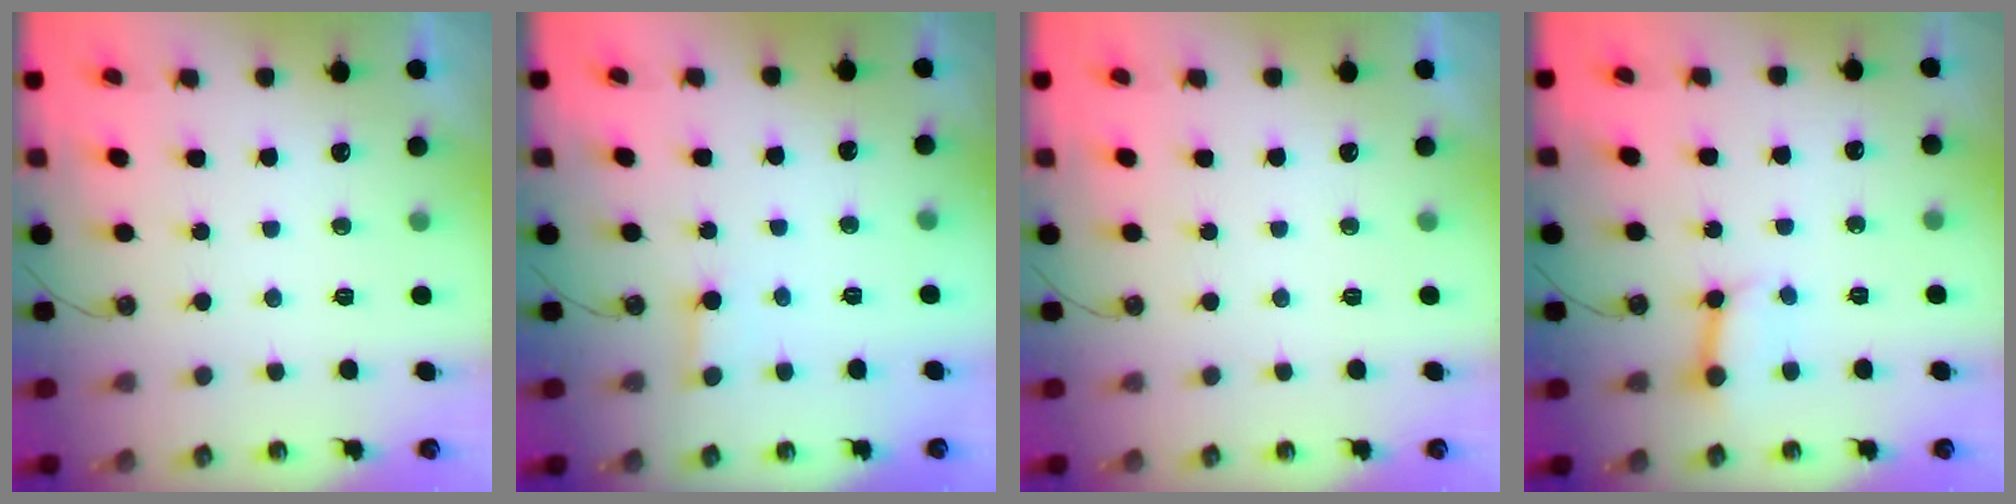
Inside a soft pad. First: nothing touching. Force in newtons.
{"total": 2.7, "press": 2.7, "slide": 0.2}
{"total": 0.0}
{"total": 4.9, "press": 4.9, "slide": 0.7}